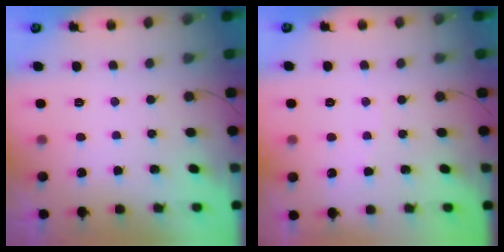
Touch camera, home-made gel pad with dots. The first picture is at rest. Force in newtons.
{"total": 2.0, "press": 2.0, "slide": 0.2}